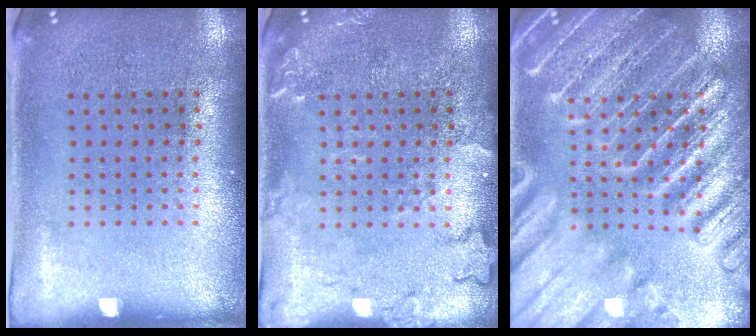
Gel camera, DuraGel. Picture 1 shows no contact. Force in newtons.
{"total": 2.5, "press": 2.5, "slide": 0.4}
{"total": 4.7, "press": 4.7, "slide": 0.5}